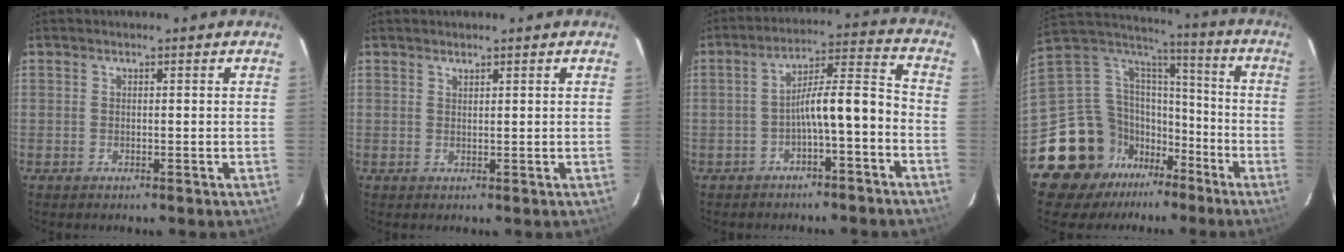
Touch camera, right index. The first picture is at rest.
{"total": 0.8, "force": [0.7, 0.1, 0.1], "torque": [-0.002, 0.001, 0.015]}
{"total": 8.3, "force": [-4.0, 1.0, 7.2], "torque": [-0.129, 0.026, -0.055]}
{"total": 18.2, "force": [-12.1, 12.2, 5.8], "torque": [-0.138, 0.051, -0.208]}